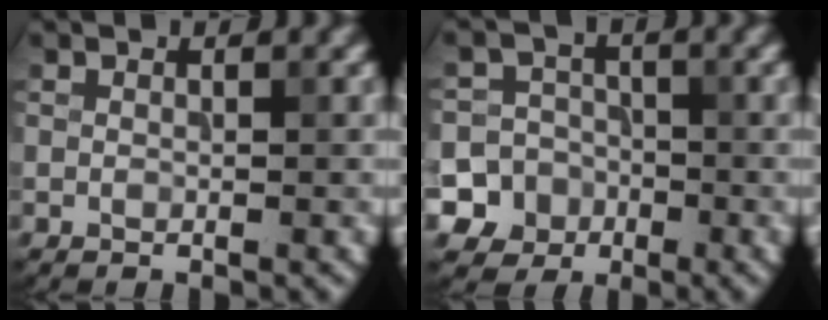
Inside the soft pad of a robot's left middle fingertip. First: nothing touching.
{"total": 9.2, "force": [-4.0, 8.2, 1.1], "torque": [-0.024, -0.019, -0.091]}